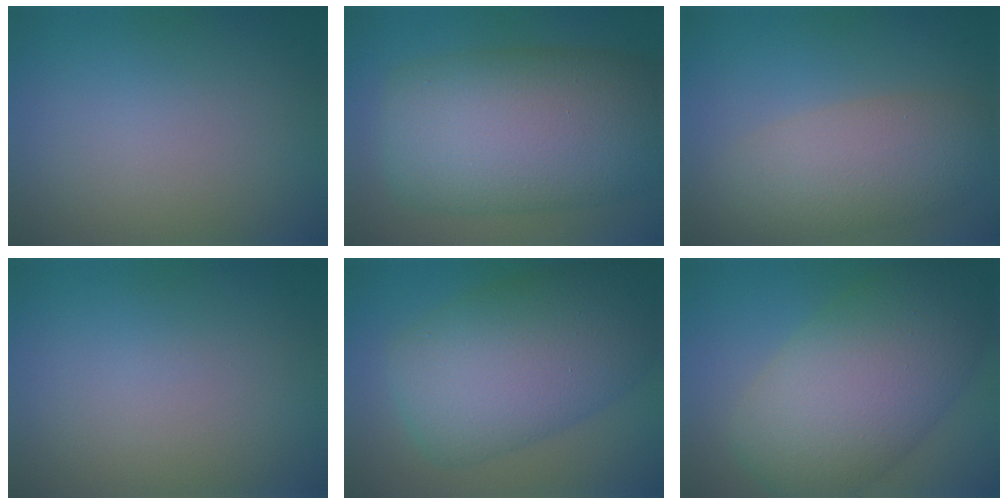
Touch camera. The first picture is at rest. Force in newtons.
{"total": 13.3, "press": 13.3, "slide": 0.3}
{"total": 5.7, "press": 5.7, "slide": 0.4}
{"total": 0.0}
{"total": 11.7, "press": 11.7, "slide": 0.2}
{"total": 11.7, "press": 11.7, "slide": 0.4}